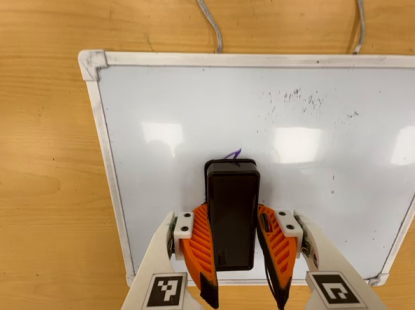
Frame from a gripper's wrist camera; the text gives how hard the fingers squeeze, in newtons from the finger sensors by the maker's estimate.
{"total": 9.1, "left": 9.0, "right": 9.2}